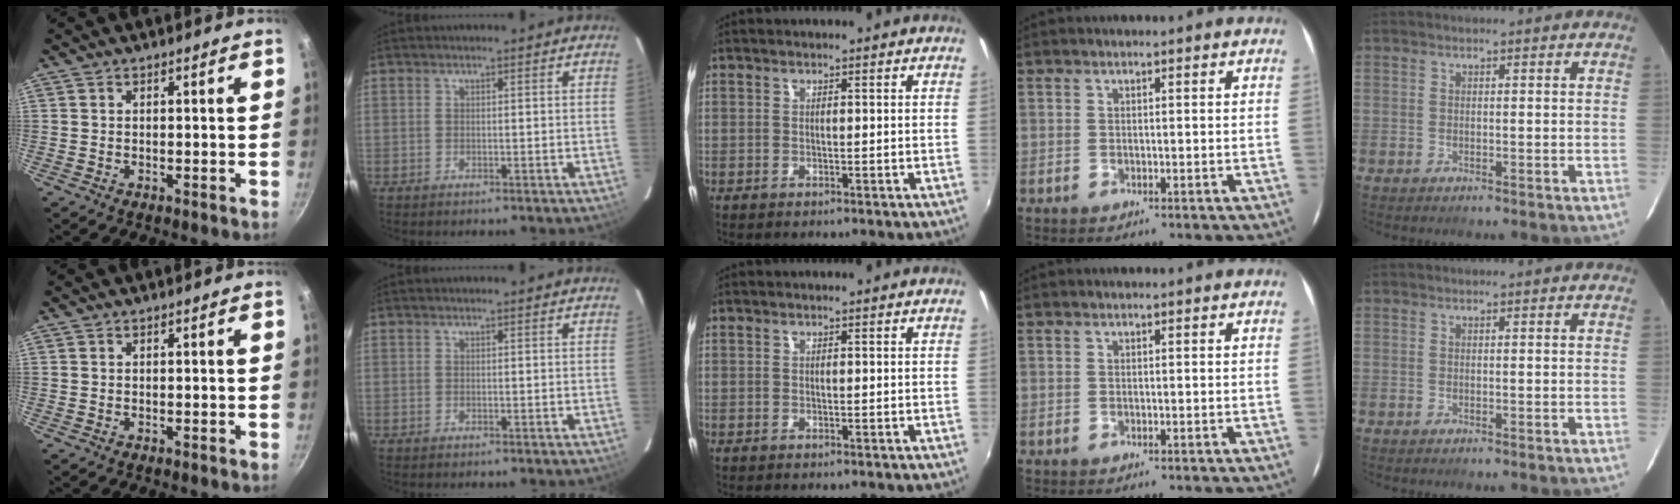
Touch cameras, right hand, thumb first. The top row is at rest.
{}